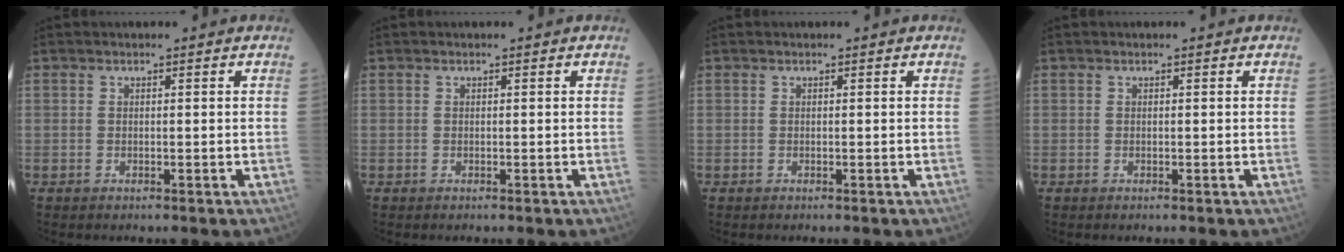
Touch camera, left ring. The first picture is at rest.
{"total": 0.0}
{"total": 0.0}
{"total": 0.0}